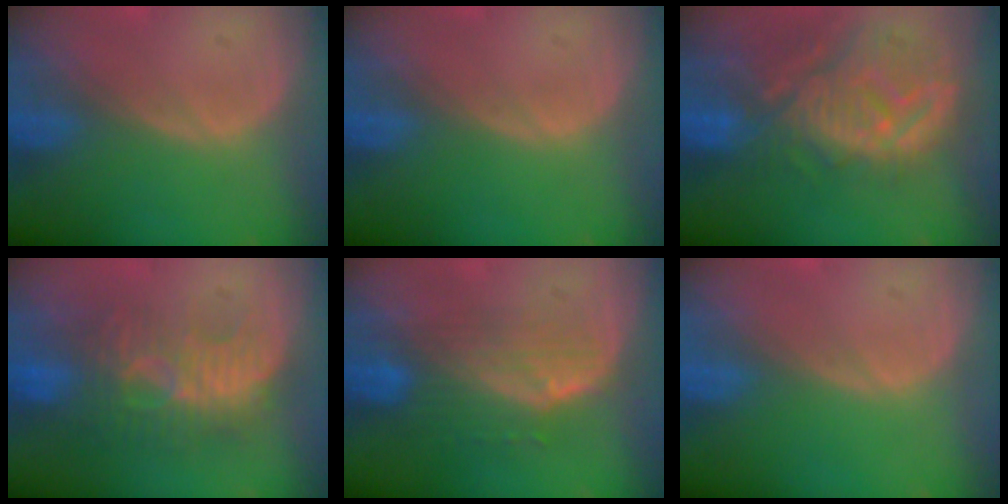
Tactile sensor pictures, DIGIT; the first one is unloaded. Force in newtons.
{"total": 0.0}
{"total": 12.1, "press": 11.0, "slide": 5.2}
{"total": 9.3, "press": 8.8, "slide": 2.9}
{"total": 7.5, "press": 6.7, "slide": 3.3}
{"total": 0.0}